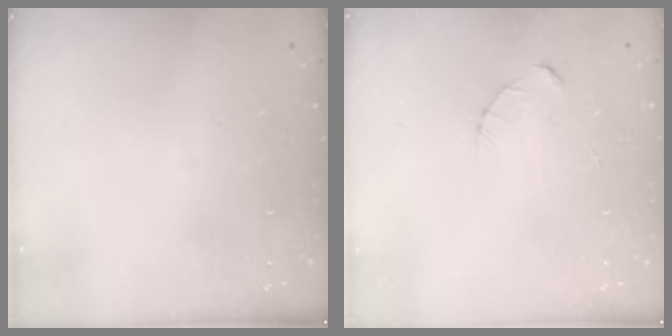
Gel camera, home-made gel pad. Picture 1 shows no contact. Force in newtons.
{"total": 2.3, "press": 2.3, "slide": 0.3}